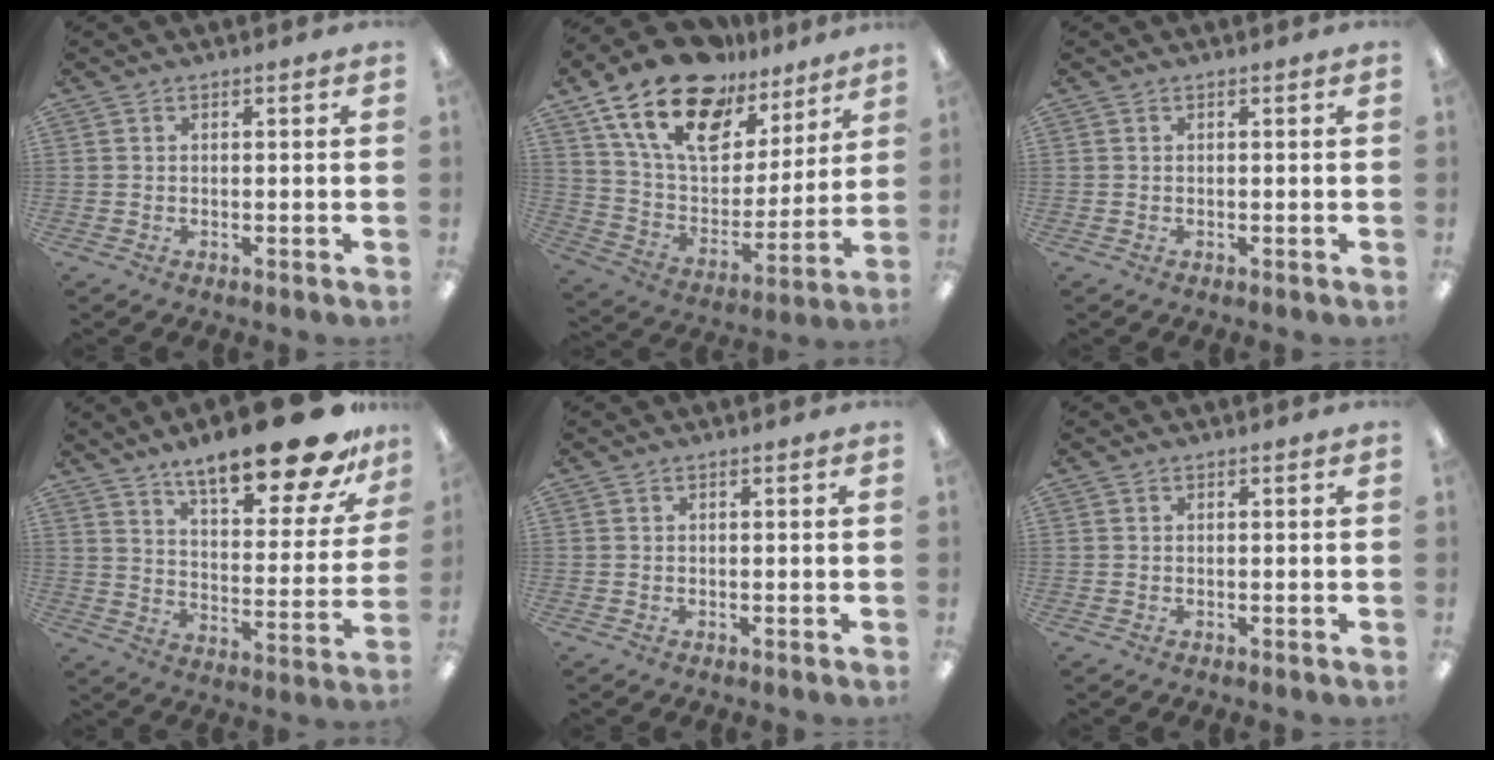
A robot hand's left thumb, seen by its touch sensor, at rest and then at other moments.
{"total": 21.5, "force": [14.3, 11.0, 11.8], "torque": [-0.227, -0.076, 0.256]}
{"total": 0.0}
{"total": 20.8, "force": [15.6, 5.3, 12.7], "torque": [-0.192, -0.109, 0.257]}
{"total": 0.0}
{"total": 0.0}